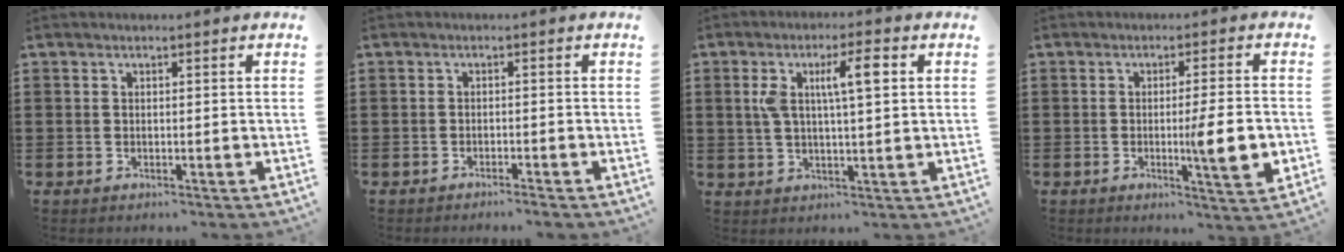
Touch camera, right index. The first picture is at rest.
{"total": 1.3, "force": [-1.2, -0.1, 0.3], "torque": [-0.008, 0.001, -0.024]}
{"total": 7.3, "force": [2.0, 1.9, 6.7], "torque": [-0.135, 0.010, 0.031]}
{"total": 7.9, "force": [-1.1, 0.9, 7.8], "torque": [-0.112, -0.017, -0.018]}